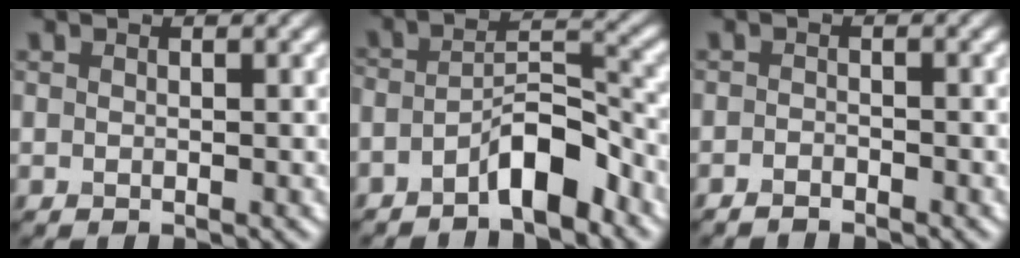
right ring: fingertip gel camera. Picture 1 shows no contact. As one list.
[{"total": 4.9, "force": [-3.1, 1.4, 3.5], "torque": [-0.058, 0.014, -0.058]}, {"total": 1.1, "force": [-1.0, 0.2, 0.4], "torque": [-0.005, -0.001, -0.020]}]